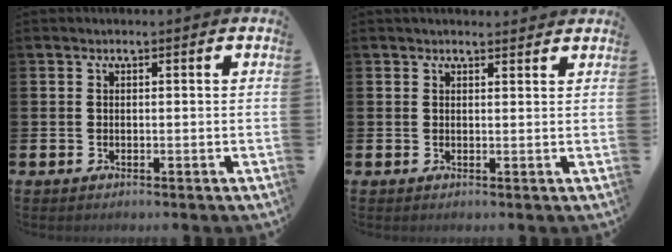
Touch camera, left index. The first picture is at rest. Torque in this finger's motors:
{"motor_torque": [0.68, -1.18, 0.07, -0.02]}